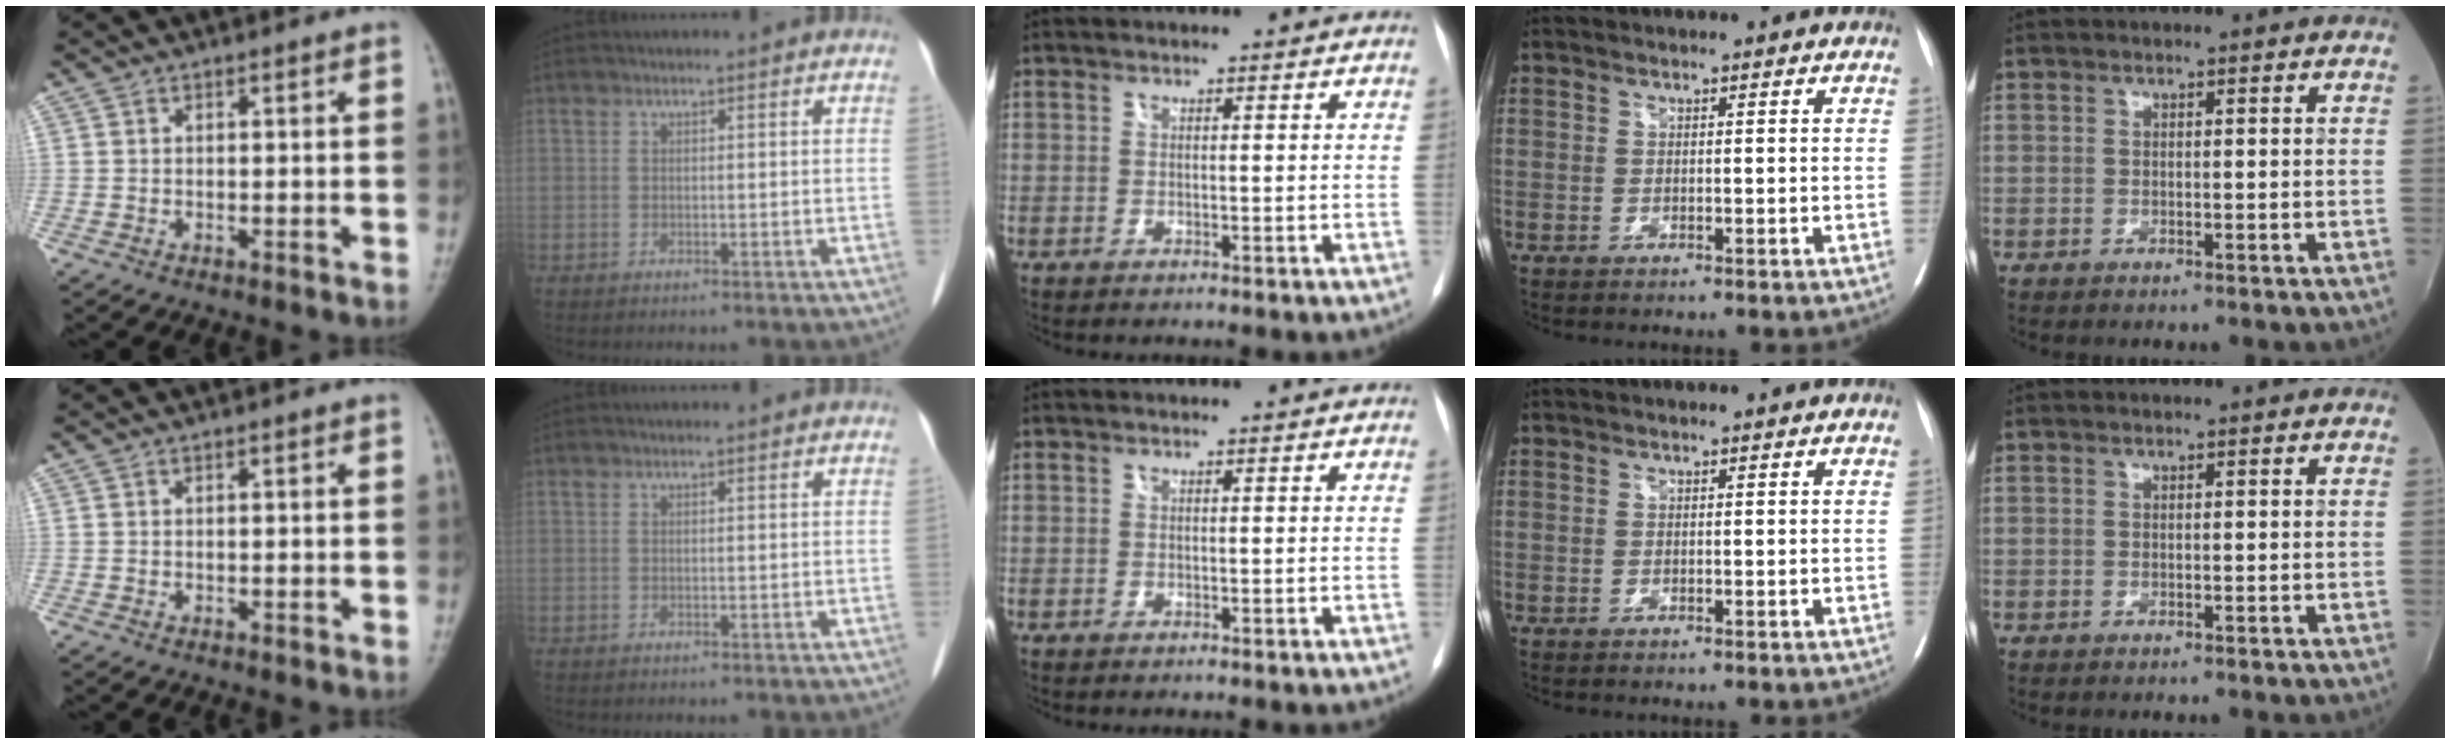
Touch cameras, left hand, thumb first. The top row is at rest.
{}